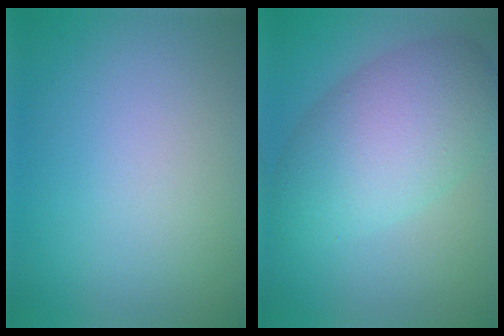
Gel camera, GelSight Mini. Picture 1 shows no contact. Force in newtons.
{"total": 7.1, "press": 7.1, "slide": 0.2}